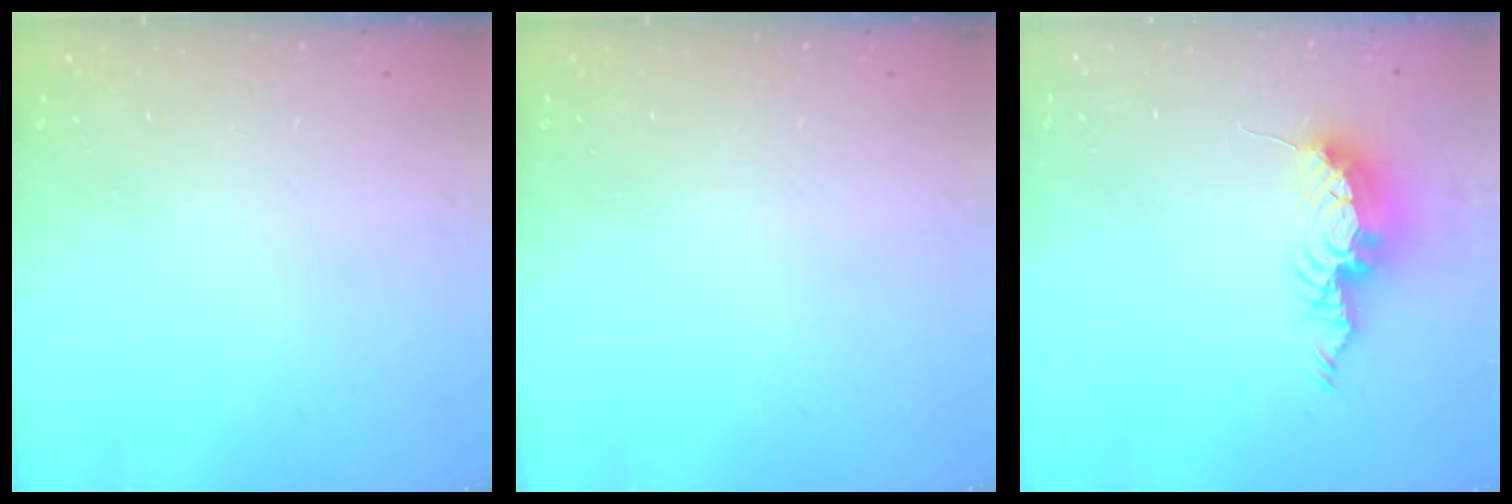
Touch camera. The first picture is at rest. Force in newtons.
{"total": 0.0}
{"total": 11.4, "press": 11.4, "slide": 1.1}